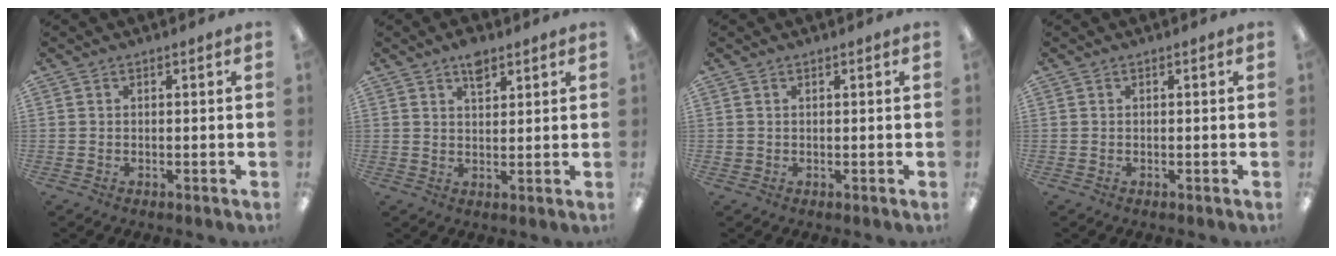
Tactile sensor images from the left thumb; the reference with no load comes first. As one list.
[{"total": 5.0, "force": [3.5, 2.3, 2.7], "torque": [-0.036, -0.013, 0.059]}, {"total": 0.8, "force": [0.4, 0.6, 0.1], "torque": [-0.002, 0.002, 0.008]}, {"total": 0.0}]